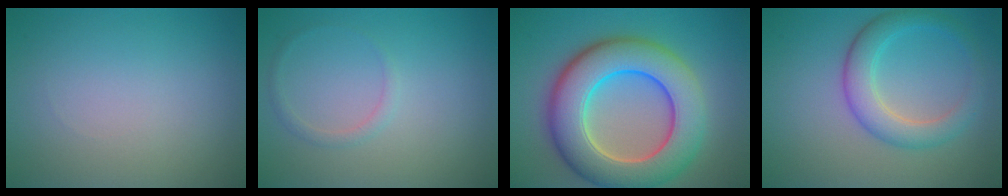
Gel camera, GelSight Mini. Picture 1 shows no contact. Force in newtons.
{"total": 0.9, "press": 0.9, "slide": 0.1}
{"total": 11.0, "press": 10.9, "slide": 0.4}
{"total": 4.0, "press": 4.0, "slide": 0.1}